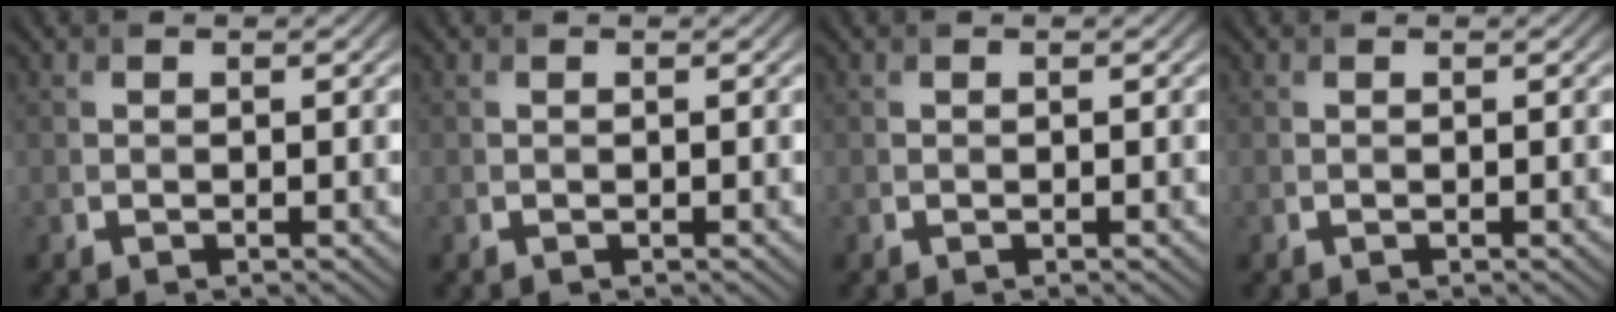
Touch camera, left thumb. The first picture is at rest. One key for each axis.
{"total": 0.0}
{"total": 0.0}
{"total": 0.0}